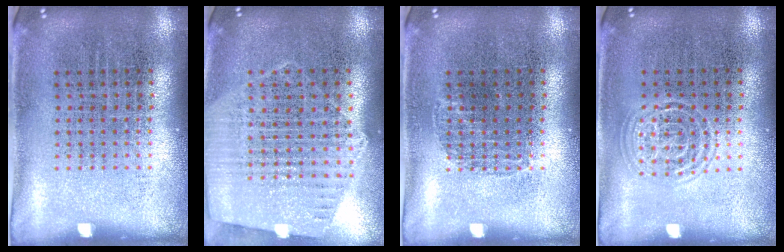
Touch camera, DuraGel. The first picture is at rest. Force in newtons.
{"total": 1.2, "press": 1.2, "slide": 0.3}
{"total": 0.5, "press": 0.5, "slide": 0.1}
{"total": 1.4, "press": 1.3, "slide": 0.3}